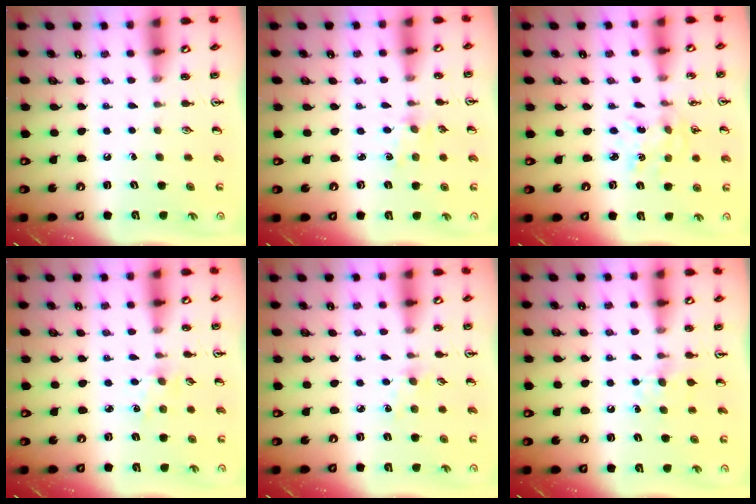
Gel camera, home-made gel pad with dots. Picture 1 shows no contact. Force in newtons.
{"total": 1.2, "press": 1.2, "slide": 0.2}
{"total": 2.1, "press": 2.1, "slide": 0.1}
{"total": 2.1, "press": 2.0, "slide": 0.4}
{"total": 2.6, "press": 2.5, "slide": 0.5}
{"total": 6.1, "press": 6.0, "slide": 0.8}